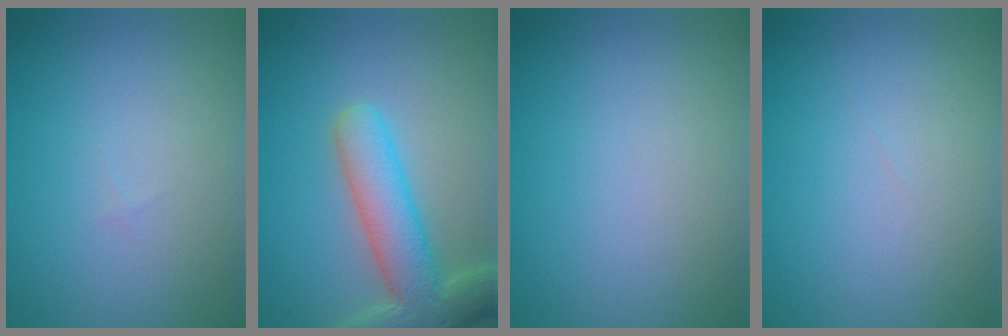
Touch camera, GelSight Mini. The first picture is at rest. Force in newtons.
{"total": 6.8, "press": 6.7, "slide": 0.7}
{"total": 0.0}
{"total": 0.0}